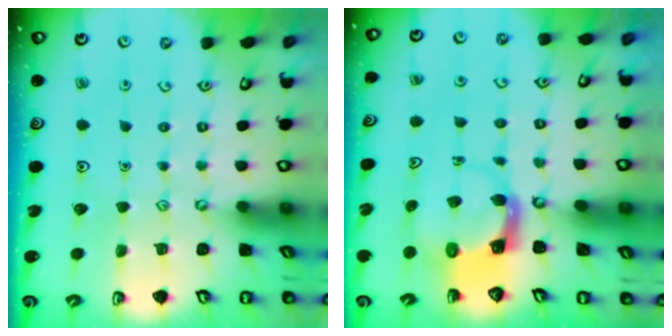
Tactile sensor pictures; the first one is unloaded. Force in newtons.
{"total": 3.9, "press": 3.8, "slide": 0.4}